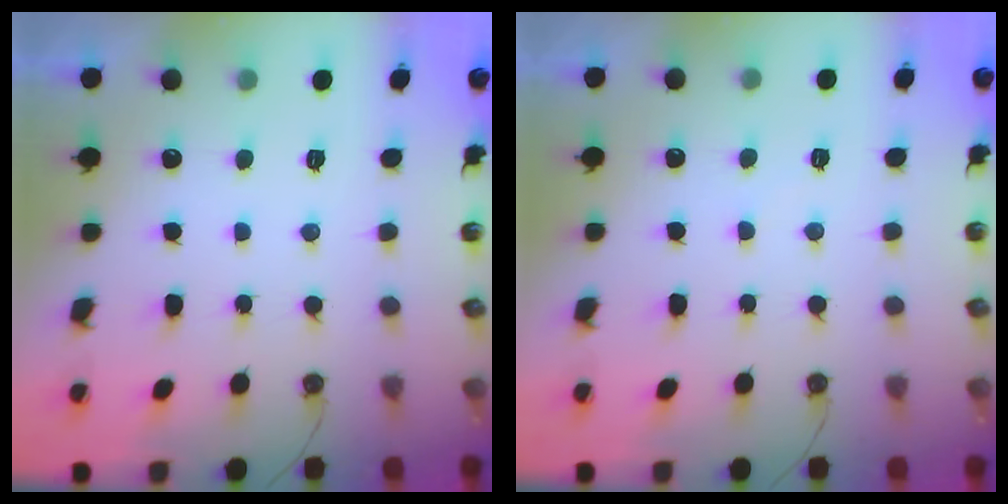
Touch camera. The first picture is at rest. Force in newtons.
{"total": 4.9, "press": 4.8, "slide": 0.5}